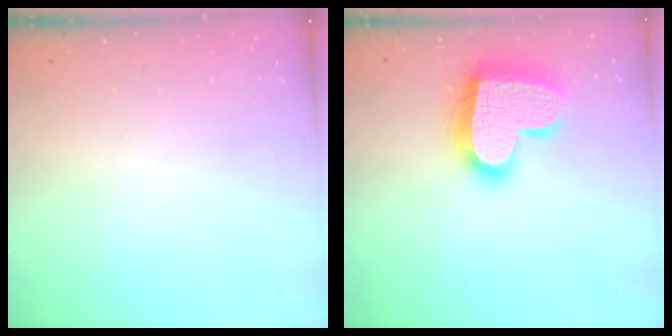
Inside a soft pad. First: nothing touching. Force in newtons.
{"total": 18.2, "press": 18.1, "slide": 1.4}